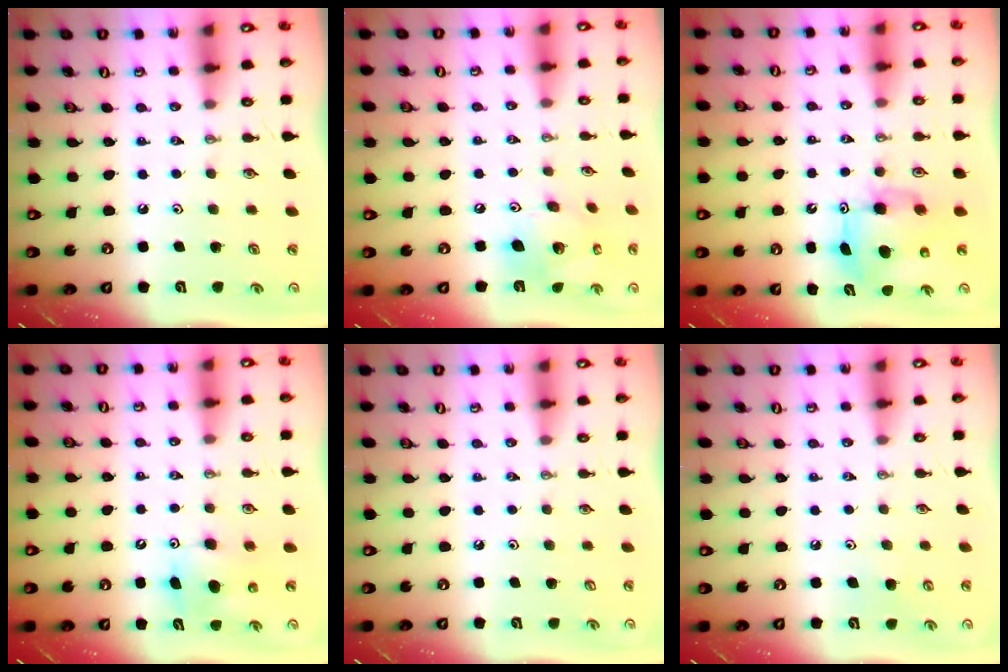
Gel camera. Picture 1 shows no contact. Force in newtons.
{"total": 15.6, "press": 15.4, "slide": 2.8}
{"total": 9.1, "press": 9.1, "slide": 0.6}
{"total": 8.2, "press": 8.1, "slide": 1.2}
{"total": 0.7, "press": 0.1, "slide": 0.7}
{"total": 4.9, "press": 4.5, "slide": 1.9}